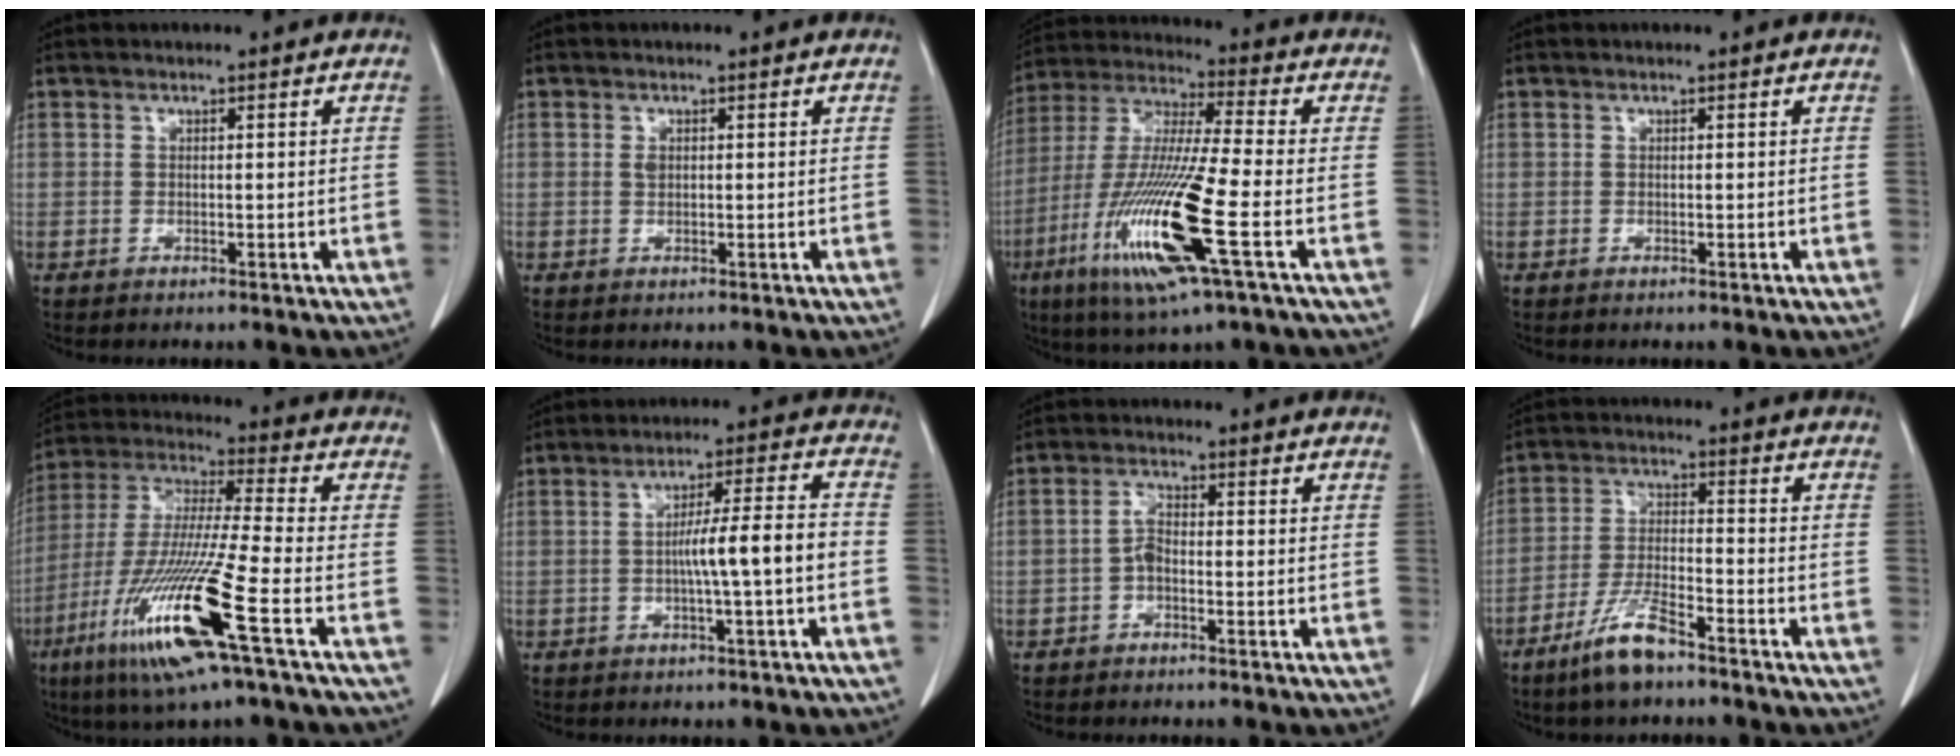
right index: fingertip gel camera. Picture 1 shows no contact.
{"total": 0.9, "force": [0.3, 0.6, 0.7], "torque": [-0.013, -0.001, 0.005]}
{"total": 17.7, "force": [-6.1, 0.7, 16.6], "torque": [-0.354, -0.025, -0.119]}
{"total": 0.0}
{"total": 17.9, "force": [-7.9, -0.2, 16.1], "torque": [-0.349, -0.036, -0.153]}
{"total": 7.8, "force": [-1.3, -0.3, 7.7], "torque": [-0.124, 0.013, -0.021]}
{"total": 2.4, "force": [-0.8, 1.0, 2.0], "torque": [-0.039, 0.005, -0.016]}
{"total": 7.6, "force": [-5.6, 1.4, 5.0], "torque": [-0.107, -0.011, -0.109]}